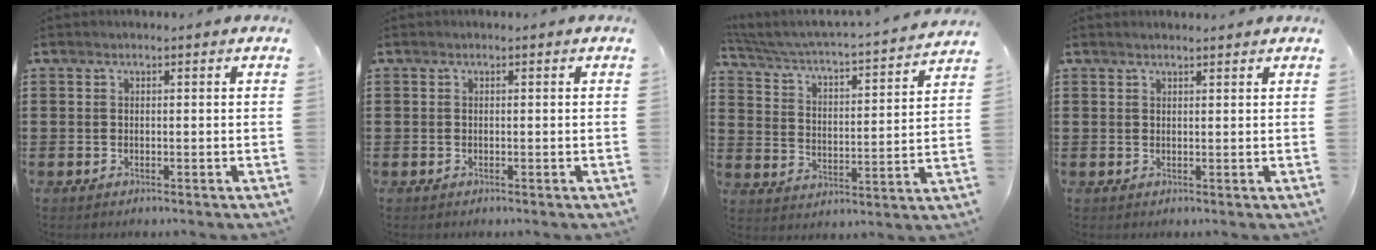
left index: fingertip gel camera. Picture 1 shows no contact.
{"total": 0.0}
{"total": 2.5, "force": [2.2, 0.0, 1.1], "torque": [-0.040, -0.036, 0.023]}
{"total": 1.1, "force": [1.1, -0.1, 0.4], "torque": [-0.007, -0.001, 0.021]}